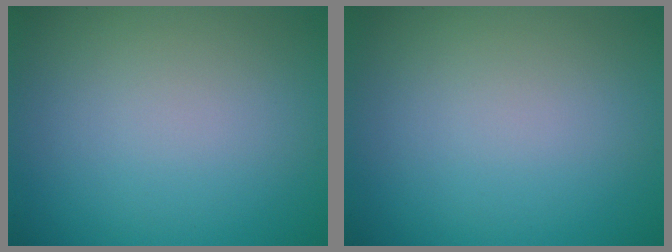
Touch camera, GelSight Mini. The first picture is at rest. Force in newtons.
{"total": 0.0}